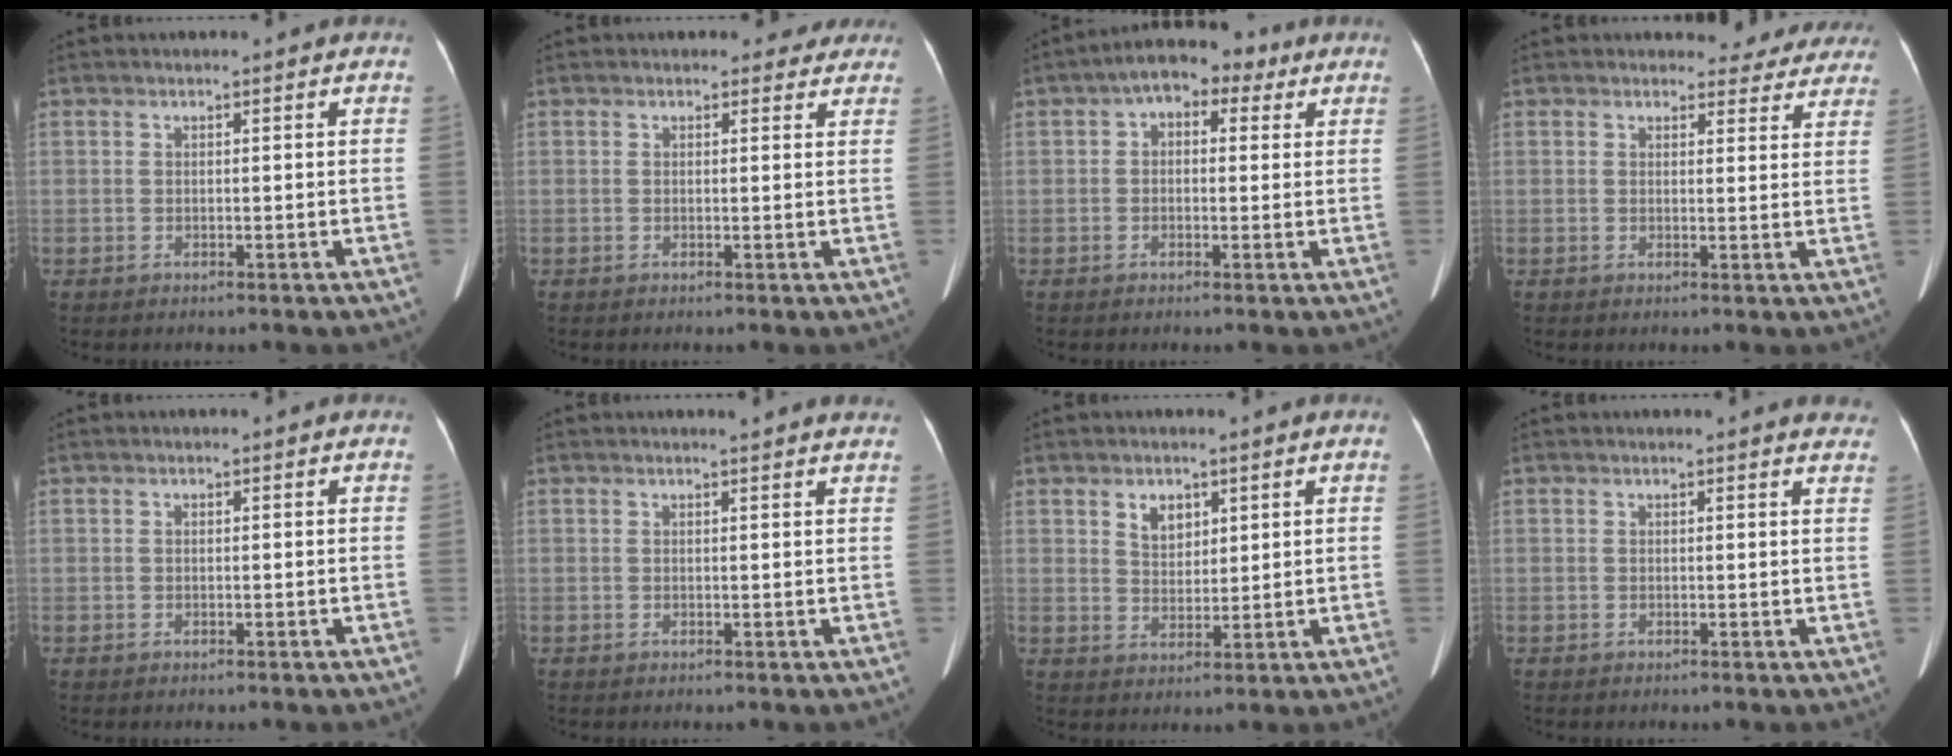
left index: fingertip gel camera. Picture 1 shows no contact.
{"total": 2.8, "force": [2.4, 1.4, 0.2], "torque": [0.012, 0.001, 0.014]}
{"total": 7.0, "force": [3.0, 4.1, 4.8], "torque": [-0.065, 0.043, 0.038]}
{"total": 7.5, "force": [6.9, 2.7, 0.2], "torque": [0.034, -0.005, 0.054]}
{"total": 0.0}
{"total": 5.0, "force": [4.7, 0.3, 1.5], "torque": [-0.016, 0.002, 0.035]}
{"total": 3.9, "force": [2.1, 2.5, 2.2], "torque": [-0.040, 0.008, 0.043]}
{"total": 5.0, "force": [4.9, 0.9, 0.9], "torque": [0.005, -0.018, 0.023]}